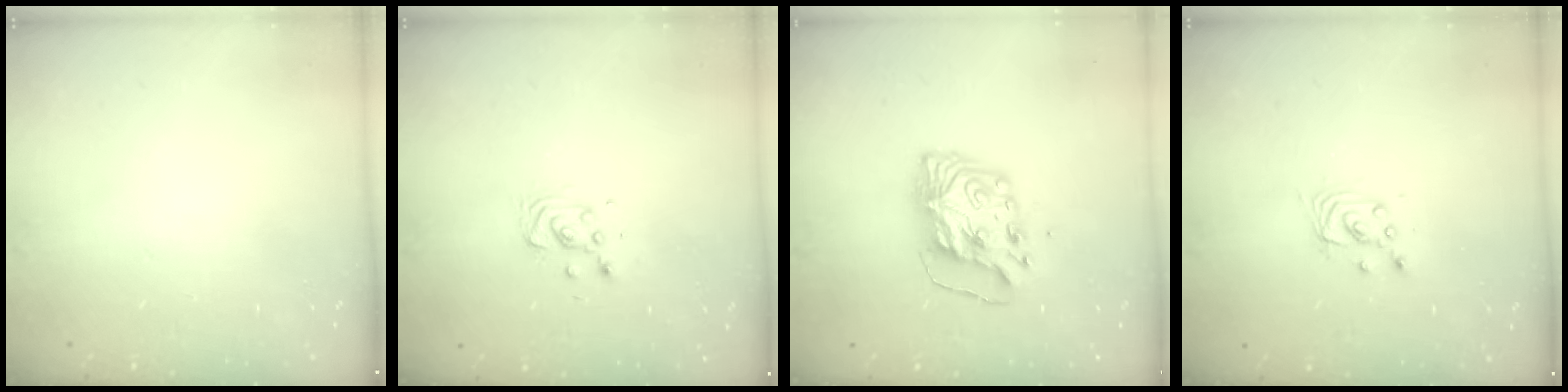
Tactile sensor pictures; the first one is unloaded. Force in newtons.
{"total": 6.2, "press": 6.0, "slide": 1.6}
{"total": 10.1, "press": 10.0, "slide": 1.0}
{"total": 2.7, "press": 2.7, "slide": 0.2}